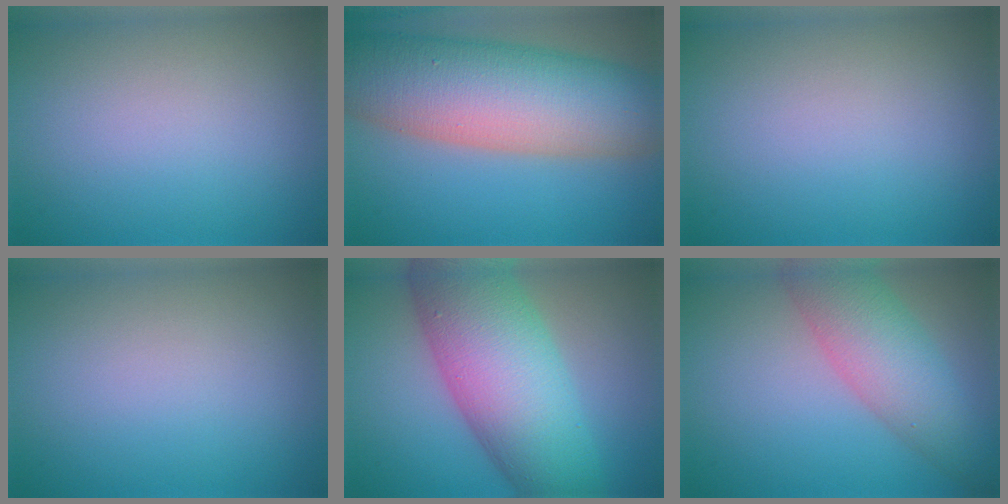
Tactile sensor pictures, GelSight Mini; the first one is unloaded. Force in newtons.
{"total": 13.8, "press": 13.8, "slide": 0.7}
{"total": 0.0}
{"total": 0.0}
{"total": 12.8, "press": 12.8, "slide": 0.3}
{"total": 6.4, "press": 6.4, "slide": 0.2}